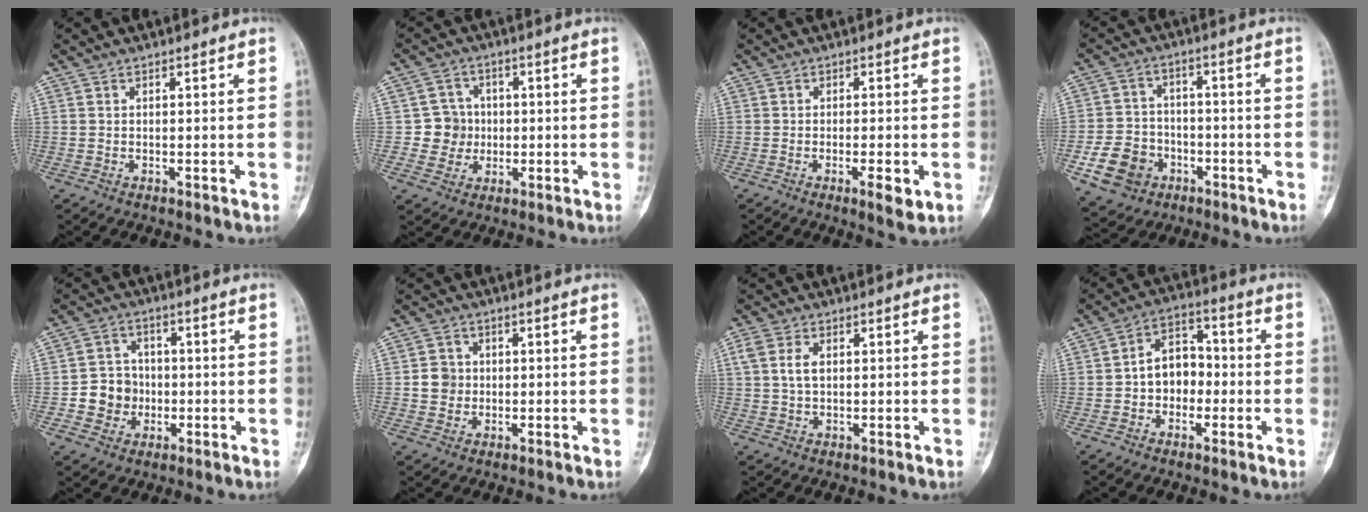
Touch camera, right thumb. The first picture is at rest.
{"total": 6.0, "force": [-0.4, 5.9, 0.9], "torque": [0.020, 0.013, -0.011]}
{"total": 4.4, "force": [-1.5, 1.1, 4.0], "torque": [-0.058, -0.003, -0.020]}
{"total": 10.5, "force": [-4.3, 8.6, 4.2], "torque": [-0.053, 0.028, -0.069]}
{"total": 7.5, "force": [-1.5, 6.9, 2.4], "torque": [-0.009, 0.016, -0.027]}
{"total": 4.1, "force": [-0.1, 3.9, 1.3], "torque": [-0.004, 0.006, -0.004]}
{"total": 4.0, "force": [0.8, 2.4, 3.1], "torque": [-0.069, 0.003, 0.015]}
{"total": 8.6, "force": [-1.2, 6.4, 5.6], "torque": [-0.055, 0.034, -0.034]}